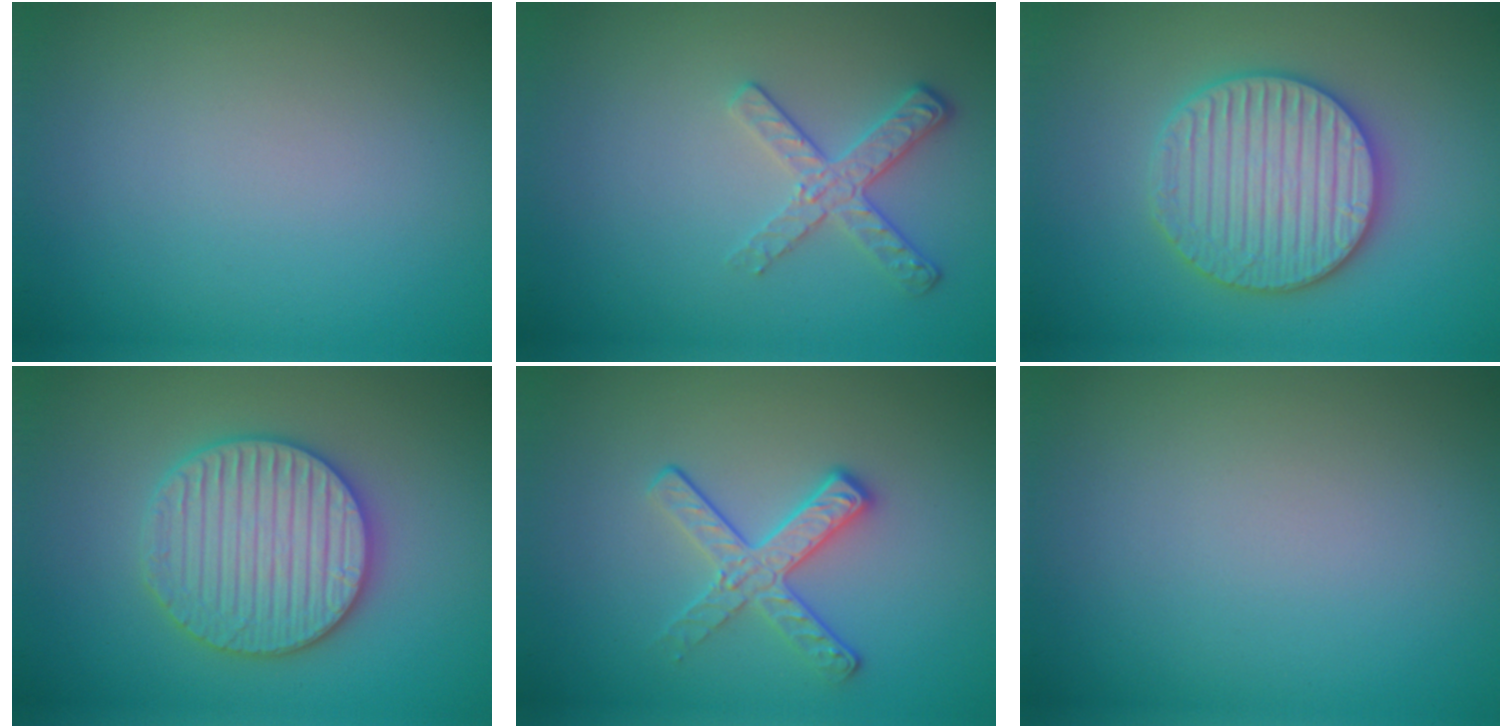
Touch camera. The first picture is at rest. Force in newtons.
{"total": 2.6, "press": 2.4, "slide": 1.2}
{"total": 5.9, "press": 5.8, "slide": 1.1}
{"total": 5.9, "press": 5.8, "slide": 1.1}
{"total": 2.9, "press": 2.6, "slide": 1.4}
{"total": 0.0}